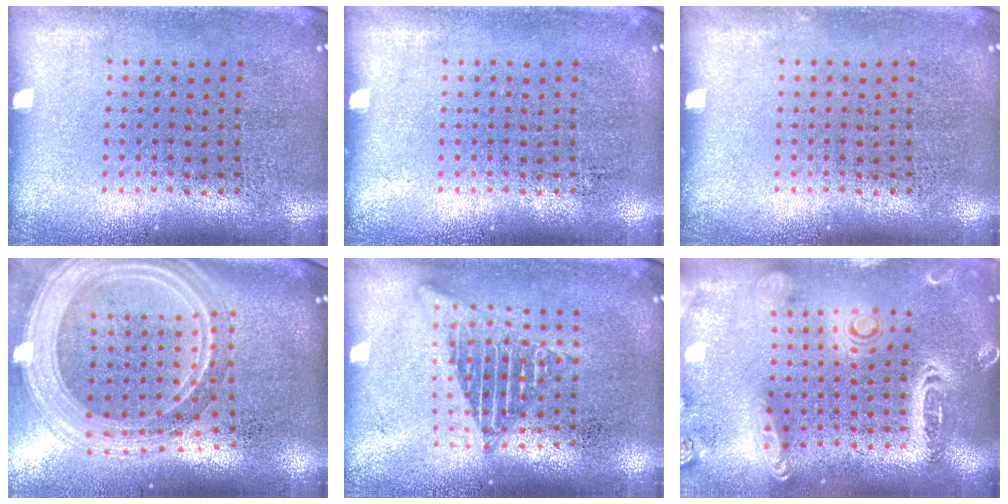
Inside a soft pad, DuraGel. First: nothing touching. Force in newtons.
{"total": 0.0}
{"total": 0.0}
{"total": 2.9, "press": 2.4, "slide": 1.6}
{"total": 1.7, "press": 1.7, "slide": 0.2}
{"total": 2.6, "press": 2.3, "slide": 1.2}